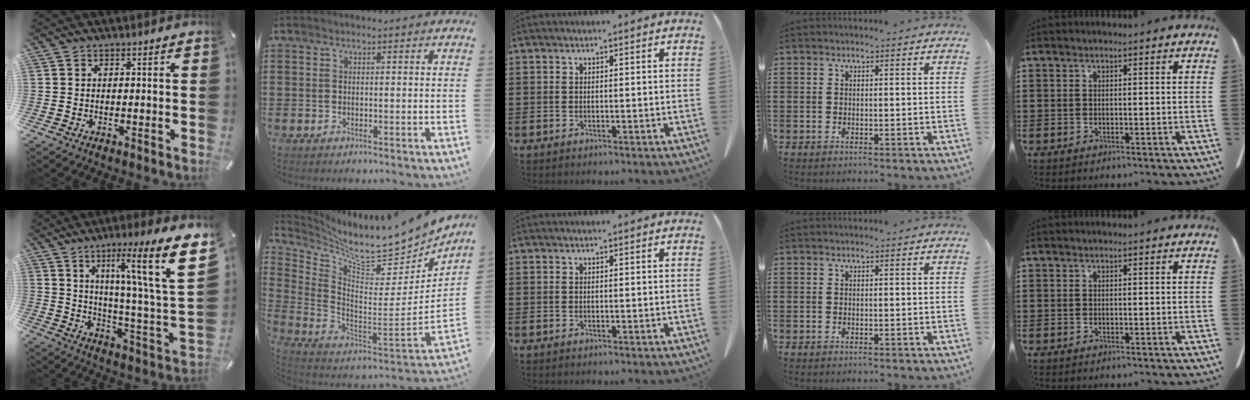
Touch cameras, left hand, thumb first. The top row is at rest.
{"thumb": {"total": 21.0, "force": [9.4, 2.9, 18.6], "torque": [-0.278, -0.057, 0.125]}, "index": {"total": 8.5, "force": [7.4, 0.9, 4.0], "torque": [-0.092, -0.079, 0.117]}}